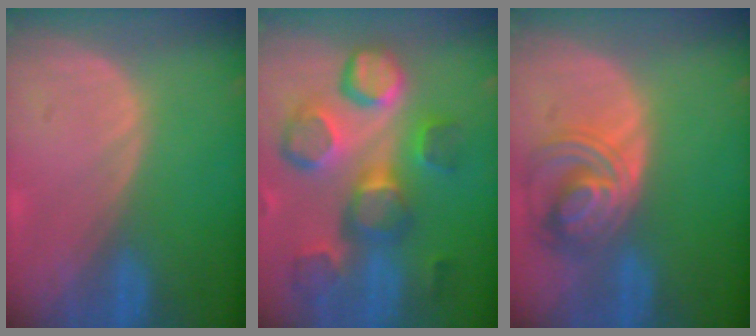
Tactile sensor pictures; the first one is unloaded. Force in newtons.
{"total": 12.4, "press": 11.1, "slide": 5.6}
{"total": 7.1, "press": 6.9, "slide": 1.8}